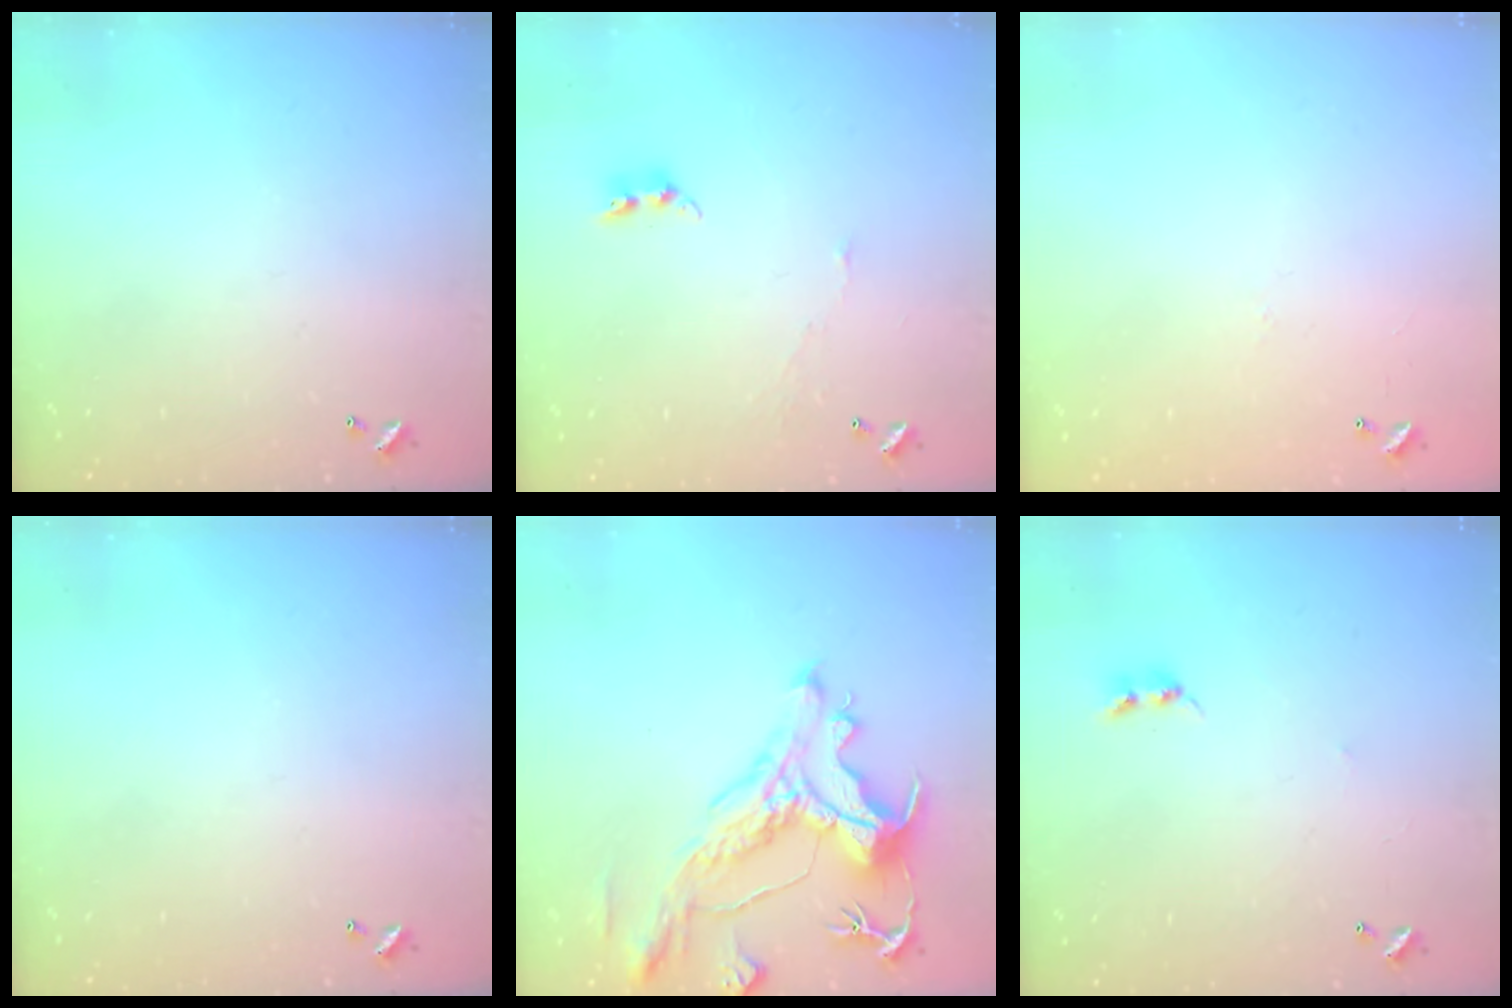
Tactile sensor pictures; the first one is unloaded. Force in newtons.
{"total": 4.6, "press": 4.6, "slide": 0.5}
{"total": 7.7, "press": 7.7, "slide": 0.5}
{"total": 0.0}
{"total": 5.0, "press": 4.7, "slide": 1.8}
{"total": 2.2, "press": 2.2, "slide": 0.4}